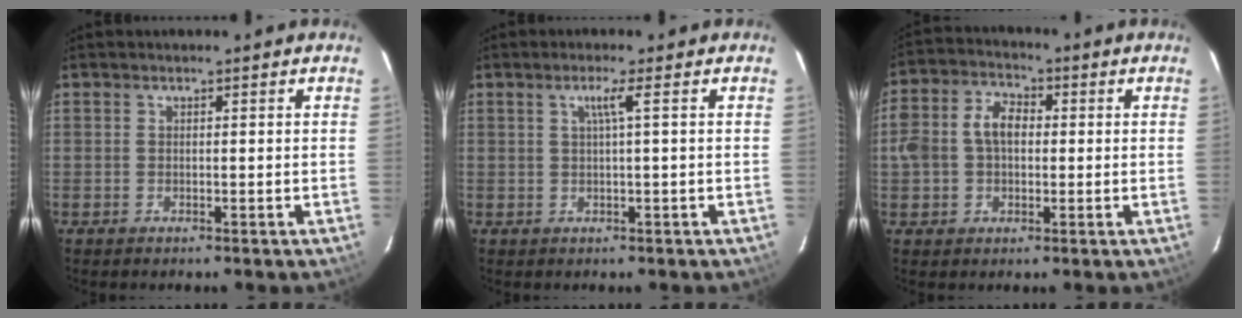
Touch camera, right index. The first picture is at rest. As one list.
[{"total": 2.2, "force": [0.5, -0.7, 2.0], "torque": [-0.037, -0.001, 0.012]}, {"total": 8.3, "force": [0.2, 6.1, 5.7], "torque": [-0.120, 0.026, 0.002]}]